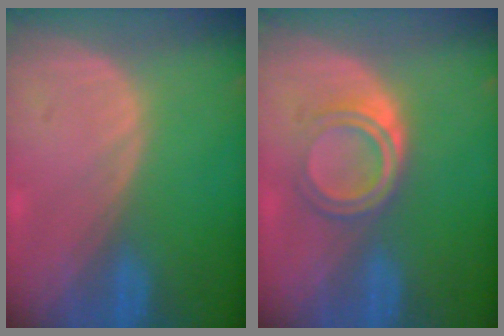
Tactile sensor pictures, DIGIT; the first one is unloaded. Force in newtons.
{"total": 4.7, "press": 4.3, "slide": 2.1}